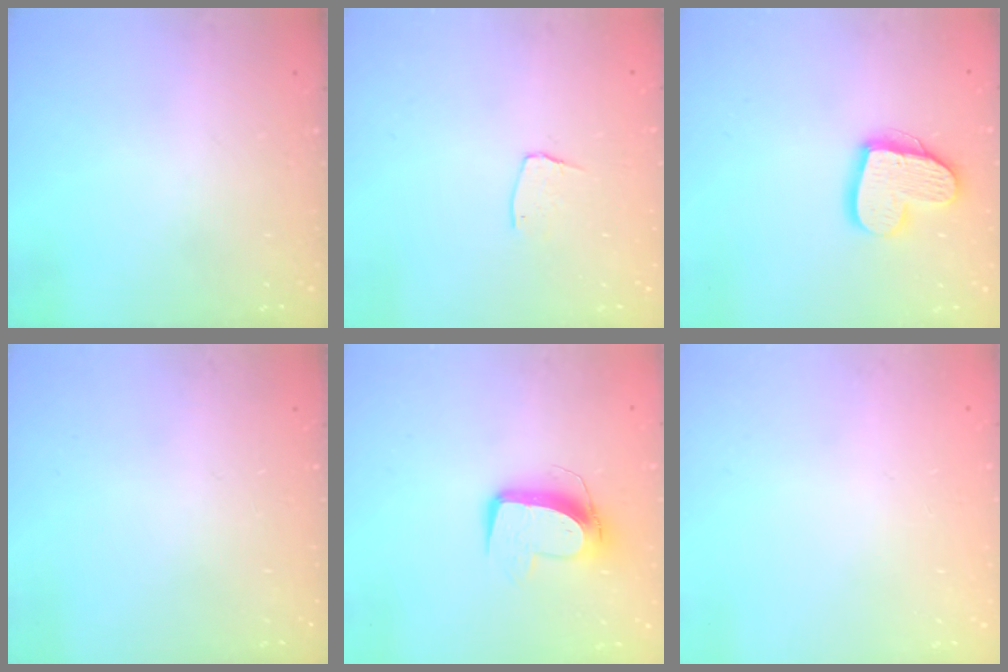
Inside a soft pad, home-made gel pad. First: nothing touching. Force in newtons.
{"total": 4.7, "press": 4.7, "slide": 0.3}
{"total": 14.8, "press": 14.7, "slide": 1.3}
{"total": 0.0}
{"total": 10.8, "press": 10.8, "slide": 0.7}
{"total": 0.0}